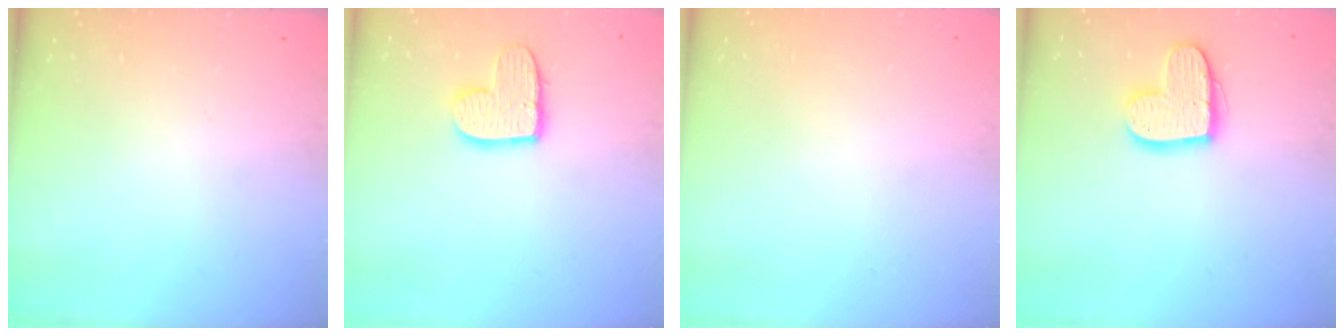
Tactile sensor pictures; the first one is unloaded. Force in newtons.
{"total": 10.9, "press": 10.8, "slide": 0.7}
{"total": 0.0}
{"total": 13.5, "press": 13.5, "slide": 0.9}